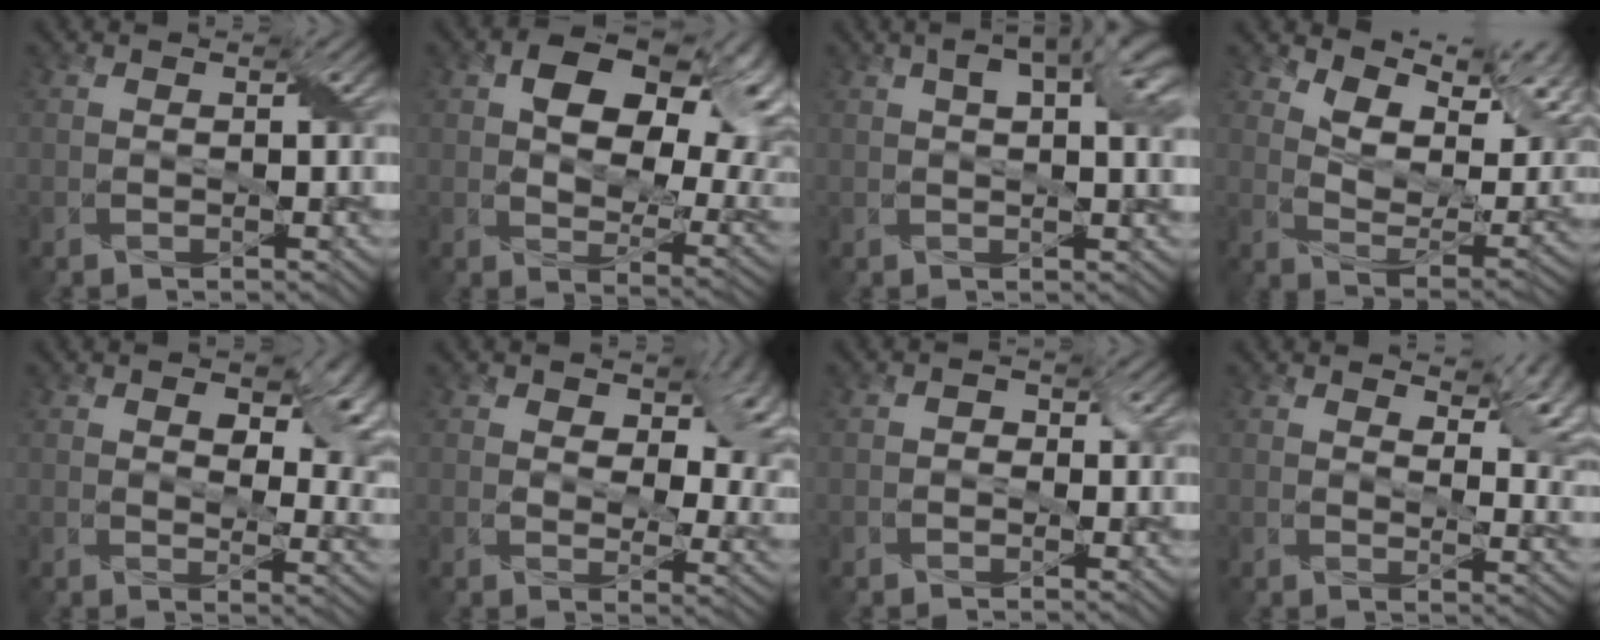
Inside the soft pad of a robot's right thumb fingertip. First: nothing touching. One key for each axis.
{"total": 14.4, "fx": 4.6, "fy": 8.9, "fz": 10.4, "tx": -0.145, "ty": 0.001, "tz": 0.080}
{"total": 8.8, "fx": 3.0, "fy": 3.5, "fz": 7.5, "tx": -0.105, "ty": 0.017, "tz": 0.041}
{"total": 11.3, "fx": 7.4, "fy": 4.4, "fz": 7.3, "tx": -0.144, "ty": 0.006, "tz": 0.125}
{"total": 9.6, "fx": 3.7, "fy": 4.8, "fz": 7.5, "tx": -0.105, "ty": -0.010, "tz": 0.062}
{"total": 11.3, "fx": 4.5, "fy": 6.3, "fz": 8.2, "tx": -0.125, "ty": -0.006, "tz": 0.076}
{"total": 1.2, "fx": -0.4, "fy": 1.1, "fz": 0.5, "tx": -0.008, "ty": -0.001, "tz": -0.010}
{"total": 8.9, "fx": 5.0, "fy": 3.7, "fz": 6.4, "tx": -0.091, "ty": -0.001, "tz": 0.084}